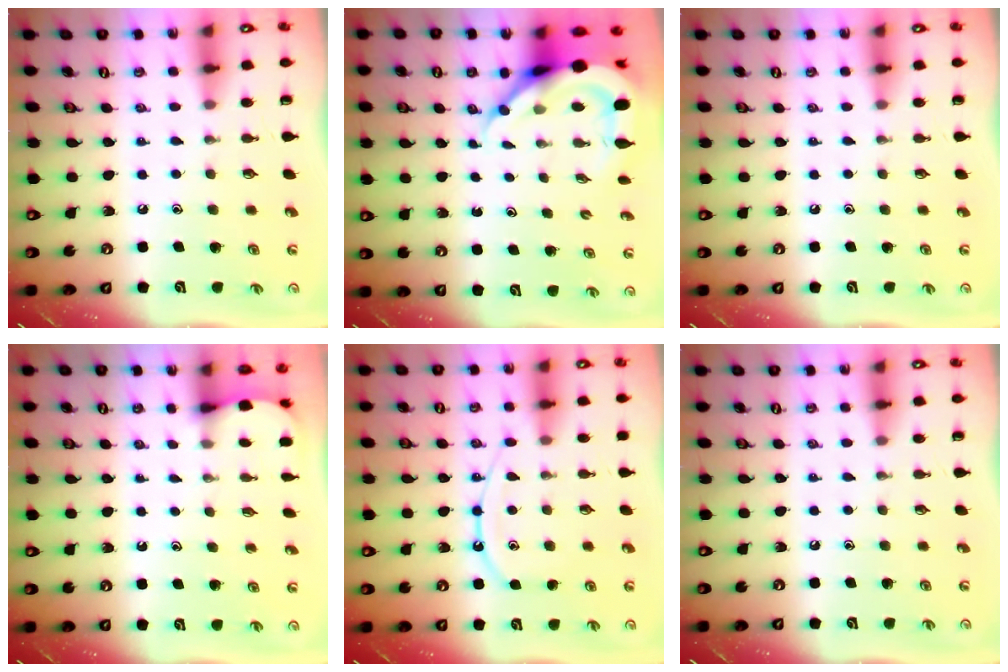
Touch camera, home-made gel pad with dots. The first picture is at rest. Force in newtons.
{"total": 9.9, "press": 9.9, "slide": 1.0}
{"total": 0.0}
{"total": 2.6, "press": 2.6, "slide": 0.3}
{"total": 10.6, "press": 10.5, "slide": 1.1}
{"total": 0.0}